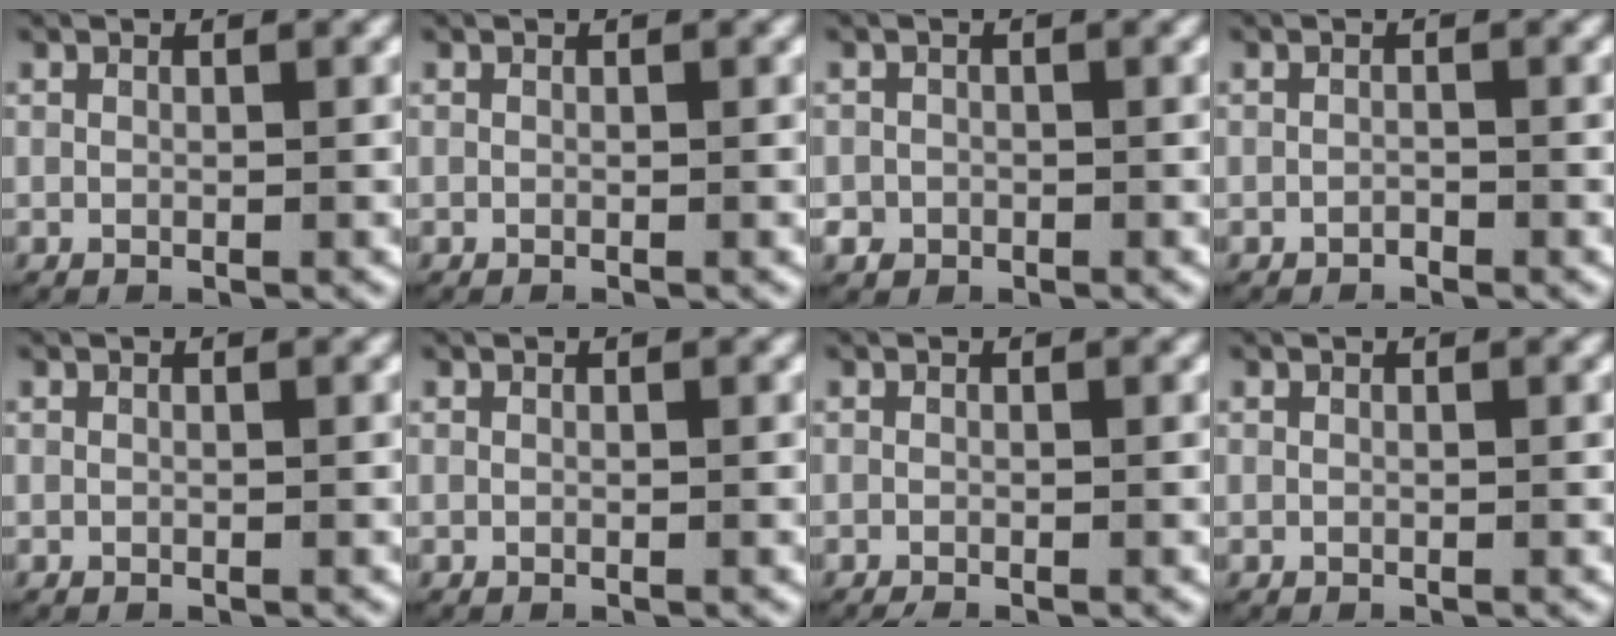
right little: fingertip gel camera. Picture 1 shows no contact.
{"total": 0.0}
{"total": 3.0, "force": [-1.2, 2.7, 0.5], "torque": [-0.020, -0.013, -0.020]}
{"total": 0.7, "force": [-0.7, 0.1, 0.0], "torque": [0.001, -0.001, -0.014]}
{"total": 0.0}
{"total": 0.0}
{"total": 0.6, "force": [-0.6, 0.0, 0.2], "torque": [-0.001, -0.003, -0.011]}
{"total": 0.0}